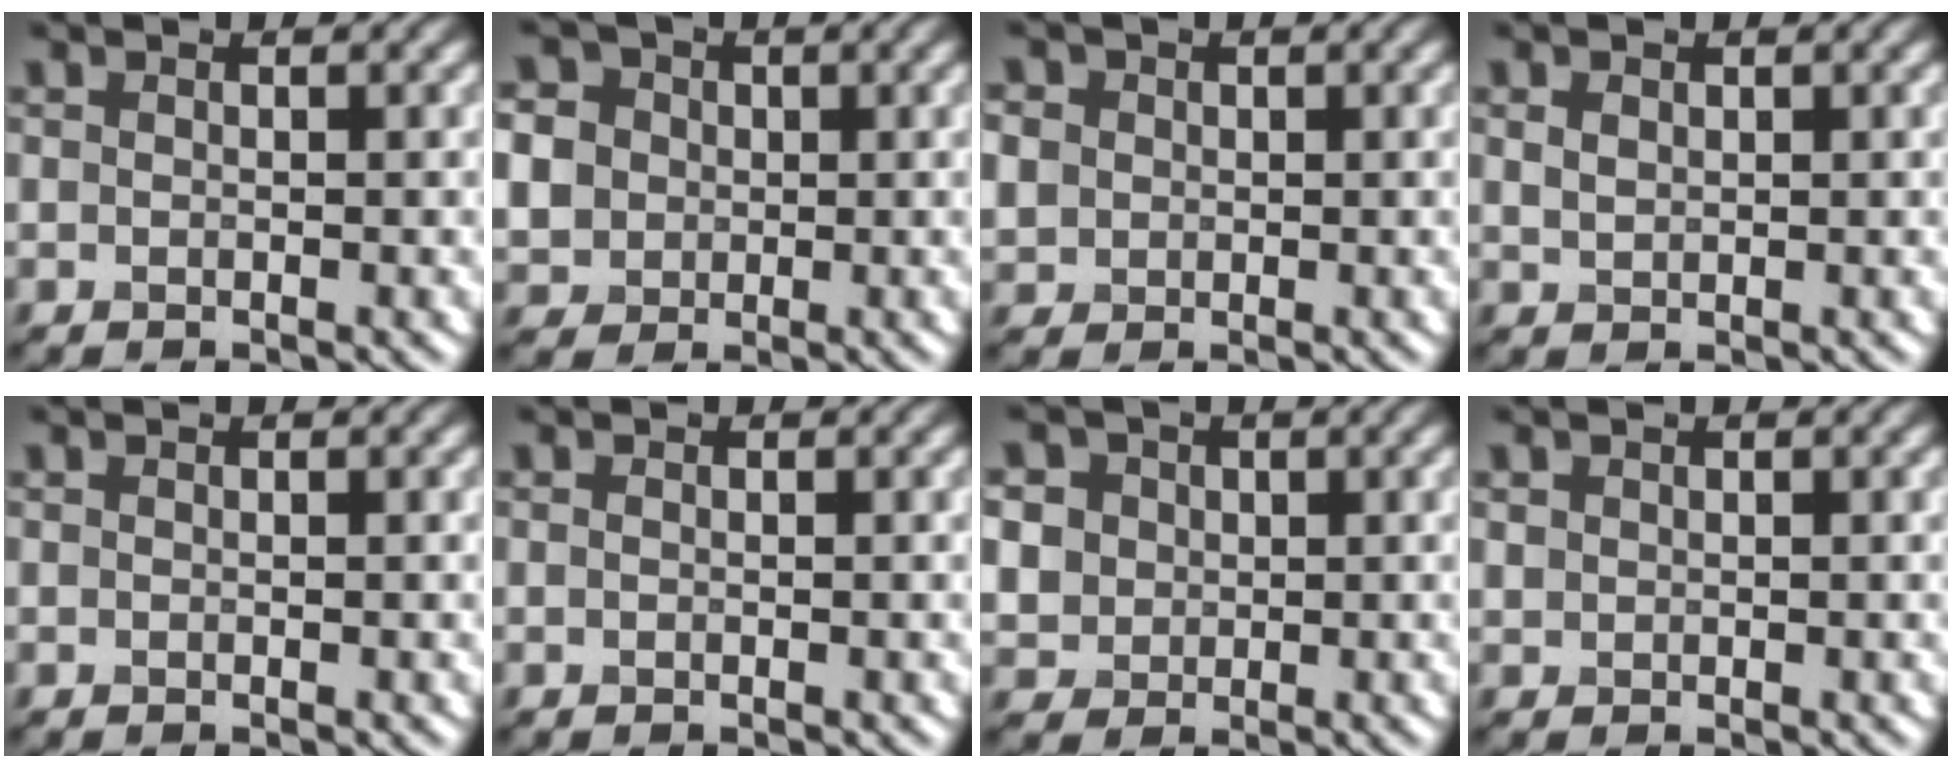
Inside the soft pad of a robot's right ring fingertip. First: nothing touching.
{"total": 7.7, "force": [0.7, 7.0, 3.0], "torque": [-0.079, 0.022, 0.002]}
{"total": 4.3, "force": [0.9, 3.9, 1.8], "torque": [-0.059, 0.021, 0.006]}
{"total": 1.2, "force": [0.5, 0.9, 0.7], "torque": [-0.015, -0.001, 0.012]}
{"total": 0.0}
{"total": 0.0}
{"total": 6.6, "force": [1.9, 5.8, 2.6], "torque": [-0.068, 0.024, 0.022]}
{"total": 0.6, "force": [0.3, 0.6, 0.1], "torque": [0.001, -0.003, 0.009]}